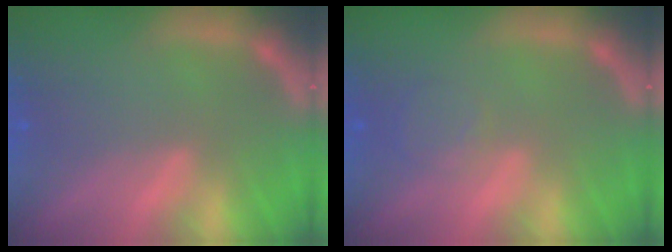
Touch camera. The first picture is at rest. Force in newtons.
{"total": 2.0}